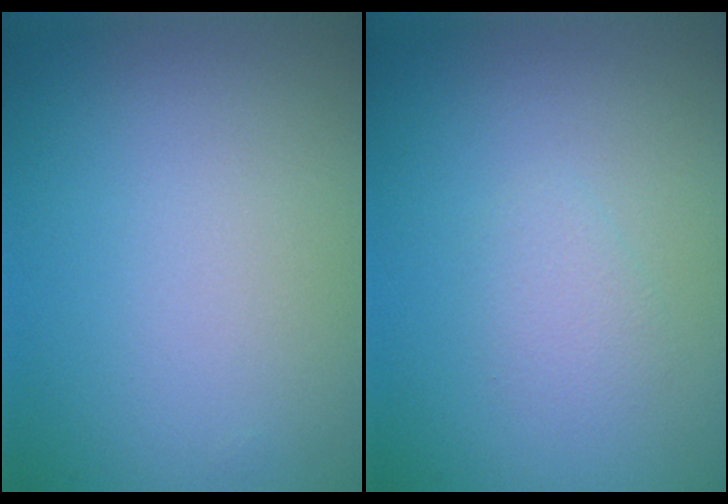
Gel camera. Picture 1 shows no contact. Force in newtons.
{"total": 1.1, "press": 1.1, "slide": 0.1}